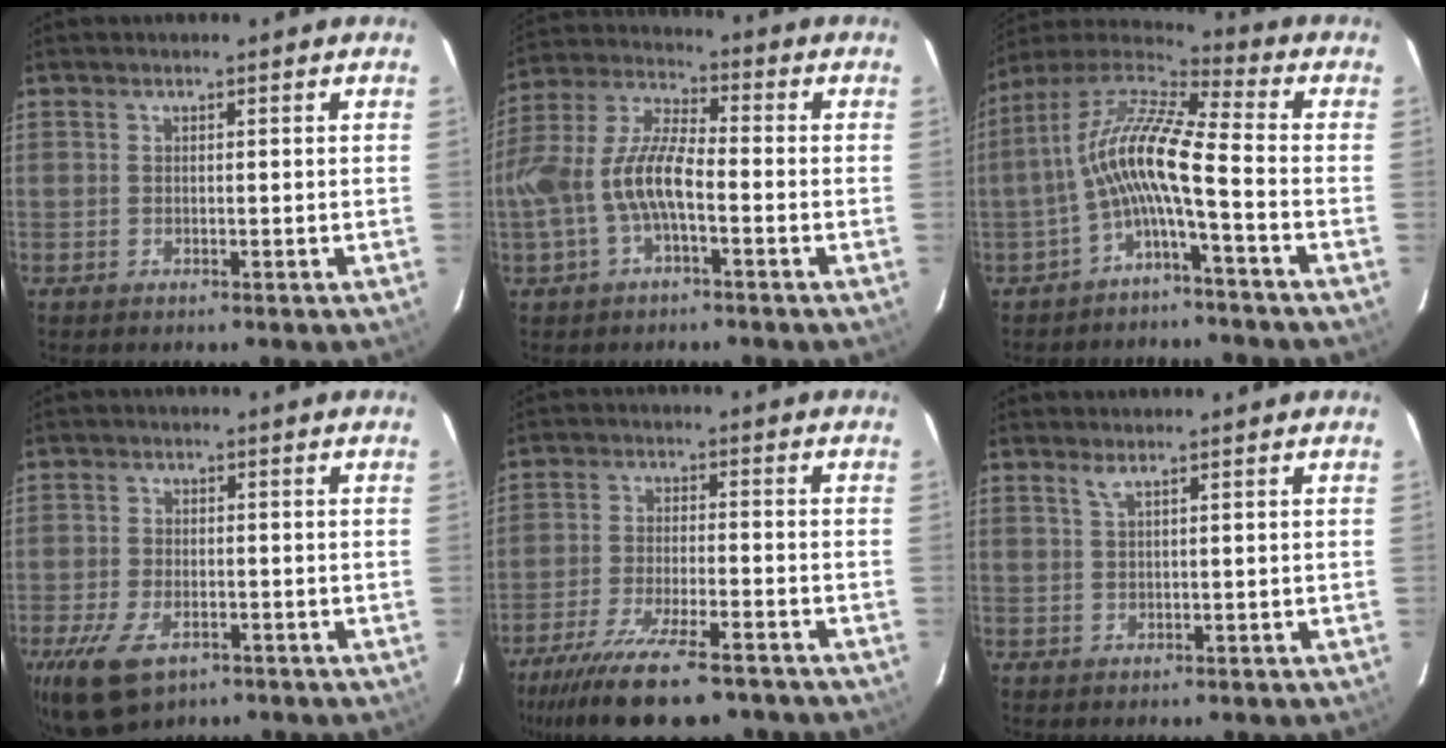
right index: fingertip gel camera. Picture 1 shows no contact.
{"total": 11.8, "force": [-3.4, 4.2, 10.4], "torque": [-0.226, 0.007, -0.064]}
{"total": 12.0, "force": [-2.9, 1.4, 11.6], "torque": [-0.231, 0.016, -0.062]}
{"total": 11.2, "force": [-6.3, 5.9, 7.1], "torque": [-0.176, -0.031, -0.109]}
{"total": 17.2, "force": [-13.5, 4.1, 9.8], "torque": [-0.204, -0.040, -0.219]}
{"total": 1.1, "force": [0.6, -0.3, 0.8], "torque": [-0.013, 0.000, 0.012]}